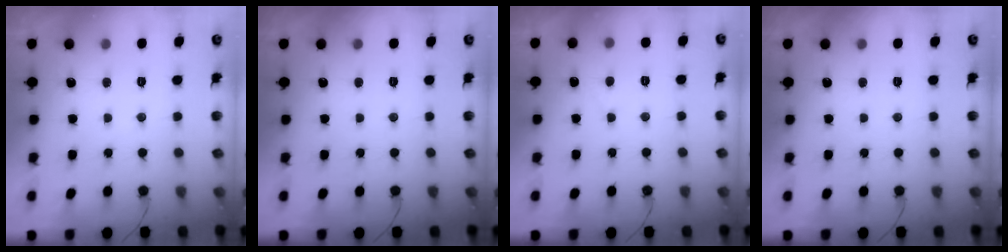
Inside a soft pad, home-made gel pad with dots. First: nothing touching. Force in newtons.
{"total": 0.0}
{"total": 2.7, "press": 2.7, "slide": 0.3}
{"total": 0.0}